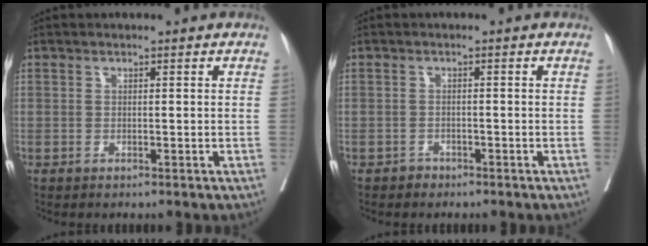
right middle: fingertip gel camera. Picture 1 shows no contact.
{"total": 1.0, "force": [-0.7, 0.6, -0.1], "torque": [-0.001, 0.003, -0.014]}